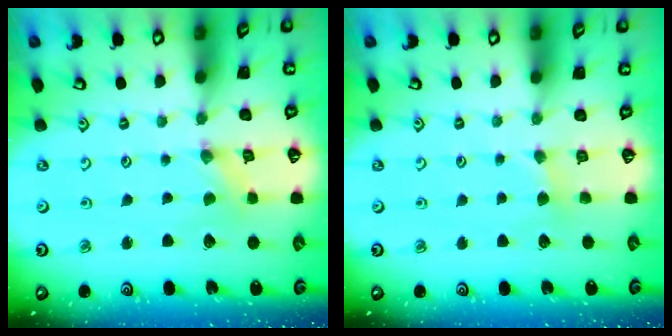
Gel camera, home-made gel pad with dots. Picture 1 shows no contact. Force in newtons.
{"total": 1.8, "press": 1.8, "slide": 0.3}